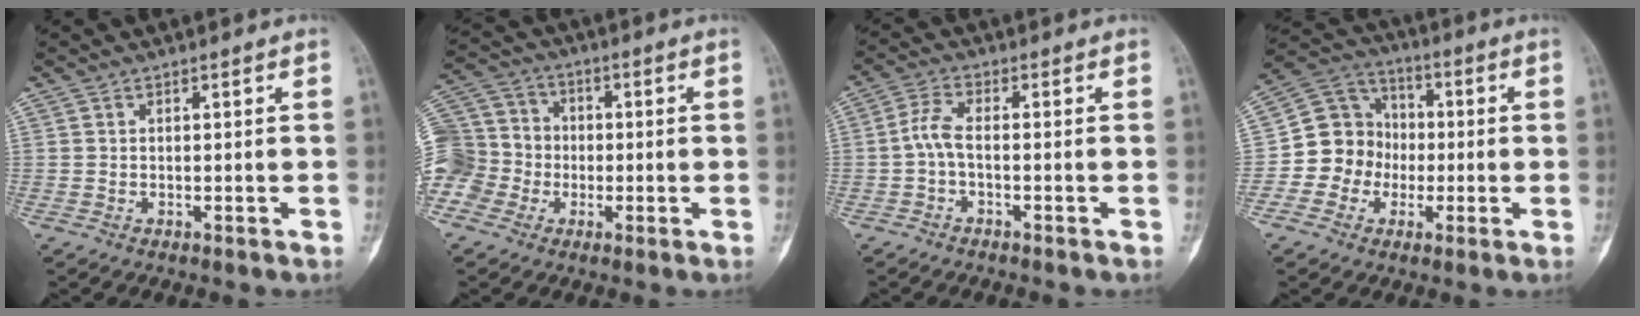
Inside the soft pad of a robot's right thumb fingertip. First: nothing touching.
{"total": 16.4, "force": [-3.5, 14.7, 6.2], "torque": [-0.148, 0.058, -0.067]}
{"total": 4.0, "force": [-1.0, 1.6, 3.6], "torque": [-0.078, 0.015, -0.028]}
{"total": 11.3, "force": [-1.8, 10.5, 3.8], "torque": [-0.021, 0.040, -0.042]}